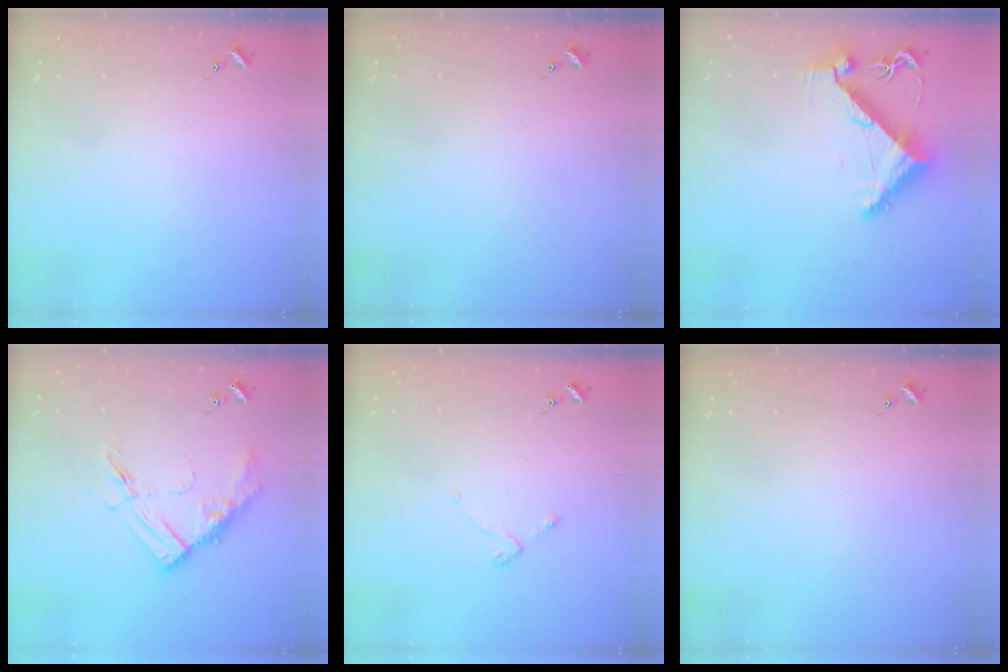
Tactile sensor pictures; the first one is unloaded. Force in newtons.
{"total": 0.0}
{"total": 7.9, "press": 7.8, "slide": 1.0}
{"total": 12.4, "press": 12.4, "slide": 0.9}
{"total": 2.6, "press": 2.6, "slide": 0.5}
{"total": 0.0}